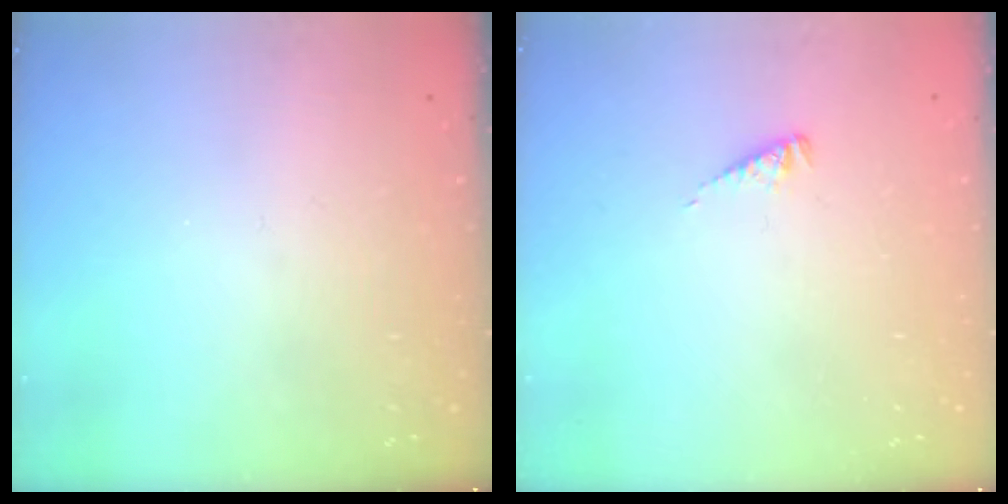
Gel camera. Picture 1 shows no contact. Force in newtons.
{"total": 2.0, "press": 2.0, "slide": 0.2}